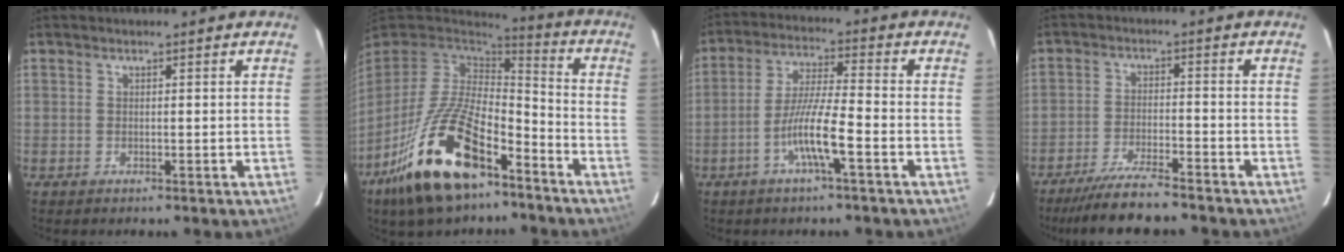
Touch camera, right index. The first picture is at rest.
{"total": 19.9, "force": [-11.8, 6.9, 14.4], "torque": [-0.296, -0.020, -0.218]}
{"total": 8.6, "force": [-3.4, 0.2, 7.9], "torque": [-0.153, 0.002, -0.068]}
{"total": 9.1, "force": [-8.0, 0.2, 4.3], "torque": [-0.069, -0.025, -0.135]}